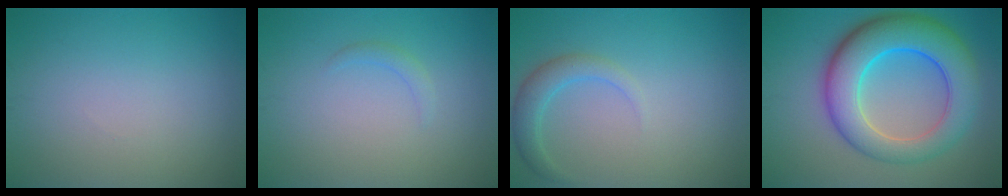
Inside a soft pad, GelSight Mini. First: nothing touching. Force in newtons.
{"total": 0.9, "press": 0.9, "slide": 0.0}
{"total": 2.4, "press": 2.4, "slide": 0.2}
{"total": 10.0, "press": 10.0, "slide": 0.2}